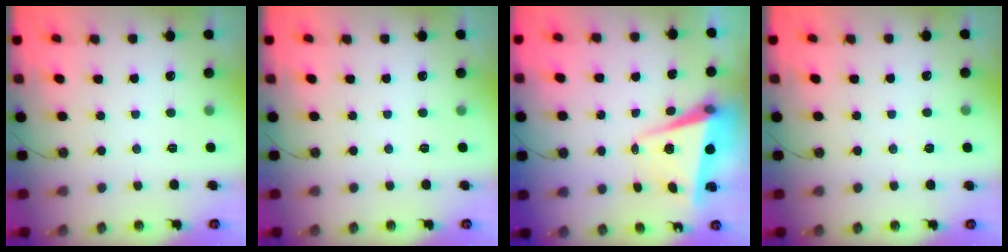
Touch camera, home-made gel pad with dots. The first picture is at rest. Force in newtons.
{"total": 0.0}
{"total": 5.9, "press": 5.8, "slide": 0.8}
{"total": 4.8, "press": 2.1, "slide": 4.4}